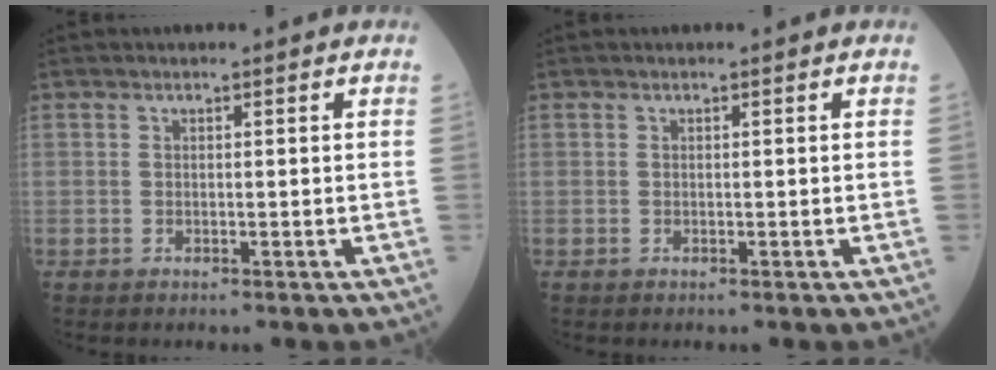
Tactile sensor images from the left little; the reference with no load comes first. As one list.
[{"total": 0.0}]